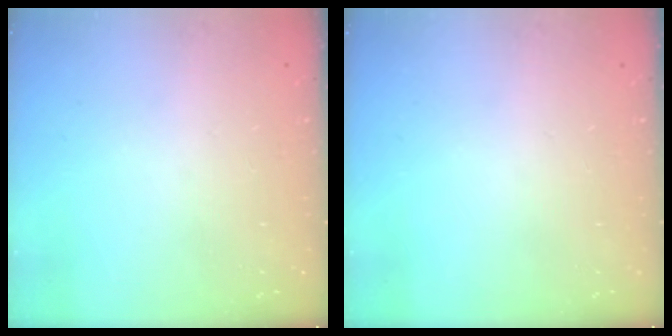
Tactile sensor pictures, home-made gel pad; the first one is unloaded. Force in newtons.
{"total": 0.0}